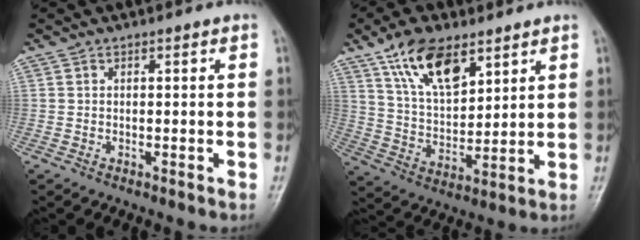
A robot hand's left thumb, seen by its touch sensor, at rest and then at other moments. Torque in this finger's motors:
{"motor_torque": [1.56, 1.53, 1.01, -1.09, 0.09]}